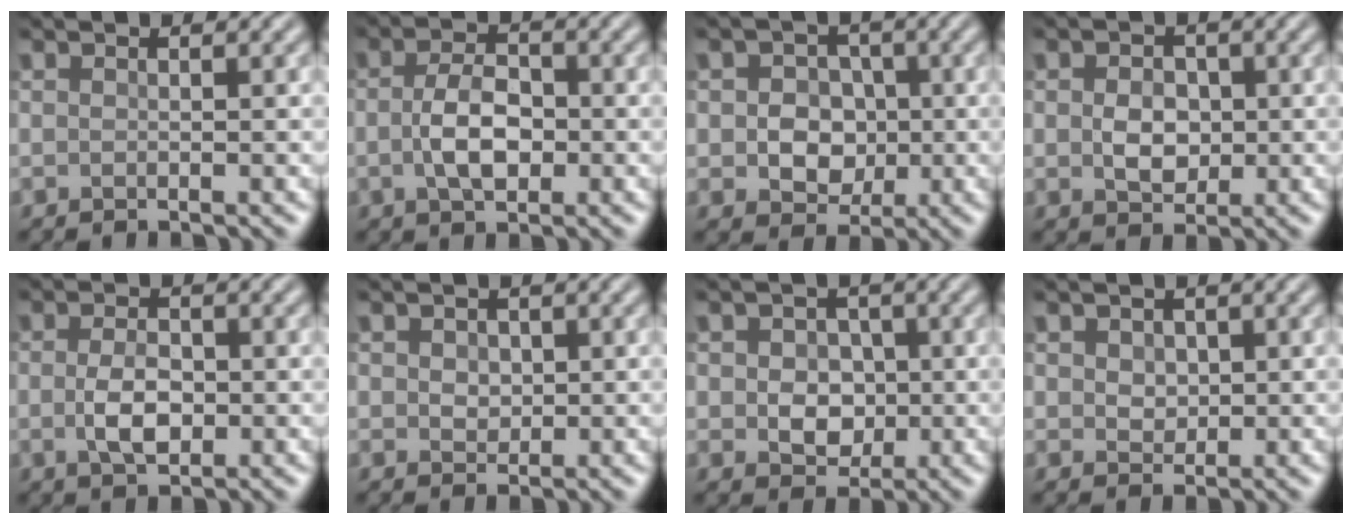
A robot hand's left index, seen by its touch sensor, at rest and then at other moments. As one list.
[{"total": 4.1, "force": [-0.5, 2.3, 3.3], "torque": [-0.069, 0.002, -0.010]}, {"total": 4.4, "force": [-0.2, 3.7, 2.4], "torque": [-0.024, -0.002, -0.015]}, {"total": 3.1, "force": [-0.1, 2.3, 2.0], "torque": [-0.039, -0.004, -0.003]}, {"total": 3.2, "force": [-0.4, 1.9, 2.6], "torque": [-0.052, -0.002, -0.007]}, {"total": 1.6, "force": [0.4, 1.3, 0.8], "torque": [-0.017, 0.000, 0.006]}, {"total": 3.7, "force": [0.0, 2.9, 2.2], "torque": [-0.034, -0.005, -0.004]}, {"total": 1.7, "force": [0.5, 1.4, 0.8], "torque": [-0.021, 0.000, 0.009]}]